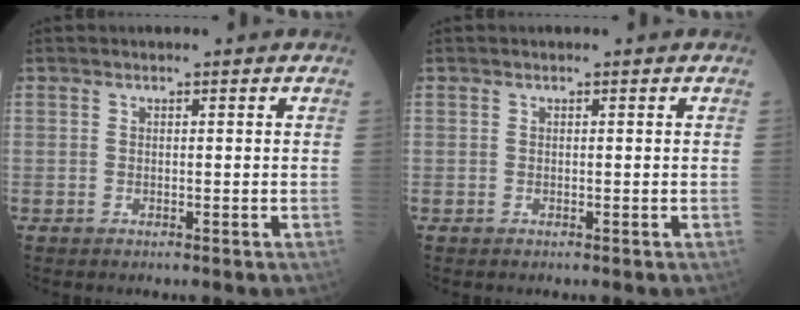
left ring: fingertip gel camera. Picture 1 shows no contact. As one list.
[{"total": 0.0}]